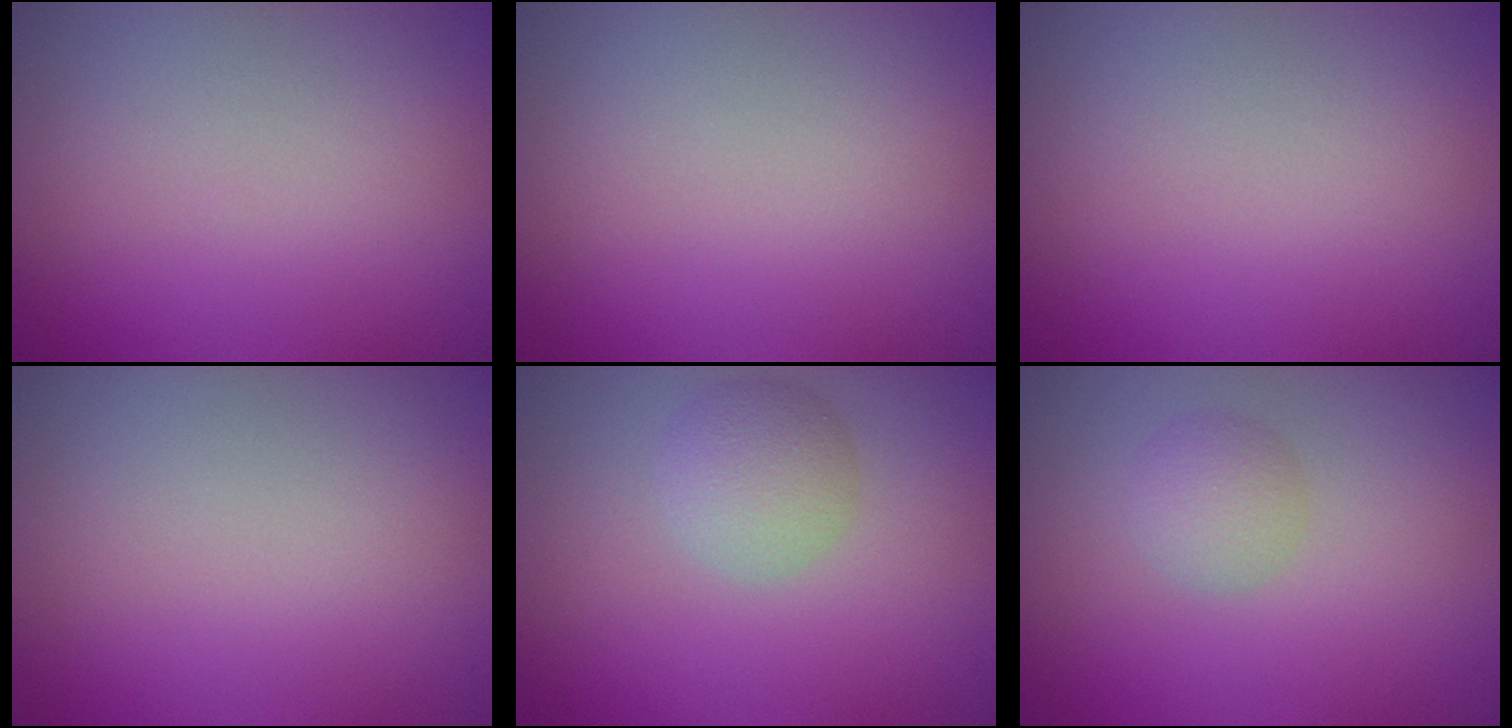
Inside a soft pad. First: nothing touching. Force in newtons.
{"total": 0.0}
{"total": 0.0}
{"total": 0.0}
{"total": 2.9, "press": 2.9, "slide": 0.1}
{"total": 1.9, "press": 1.9, "slide": 0.0}